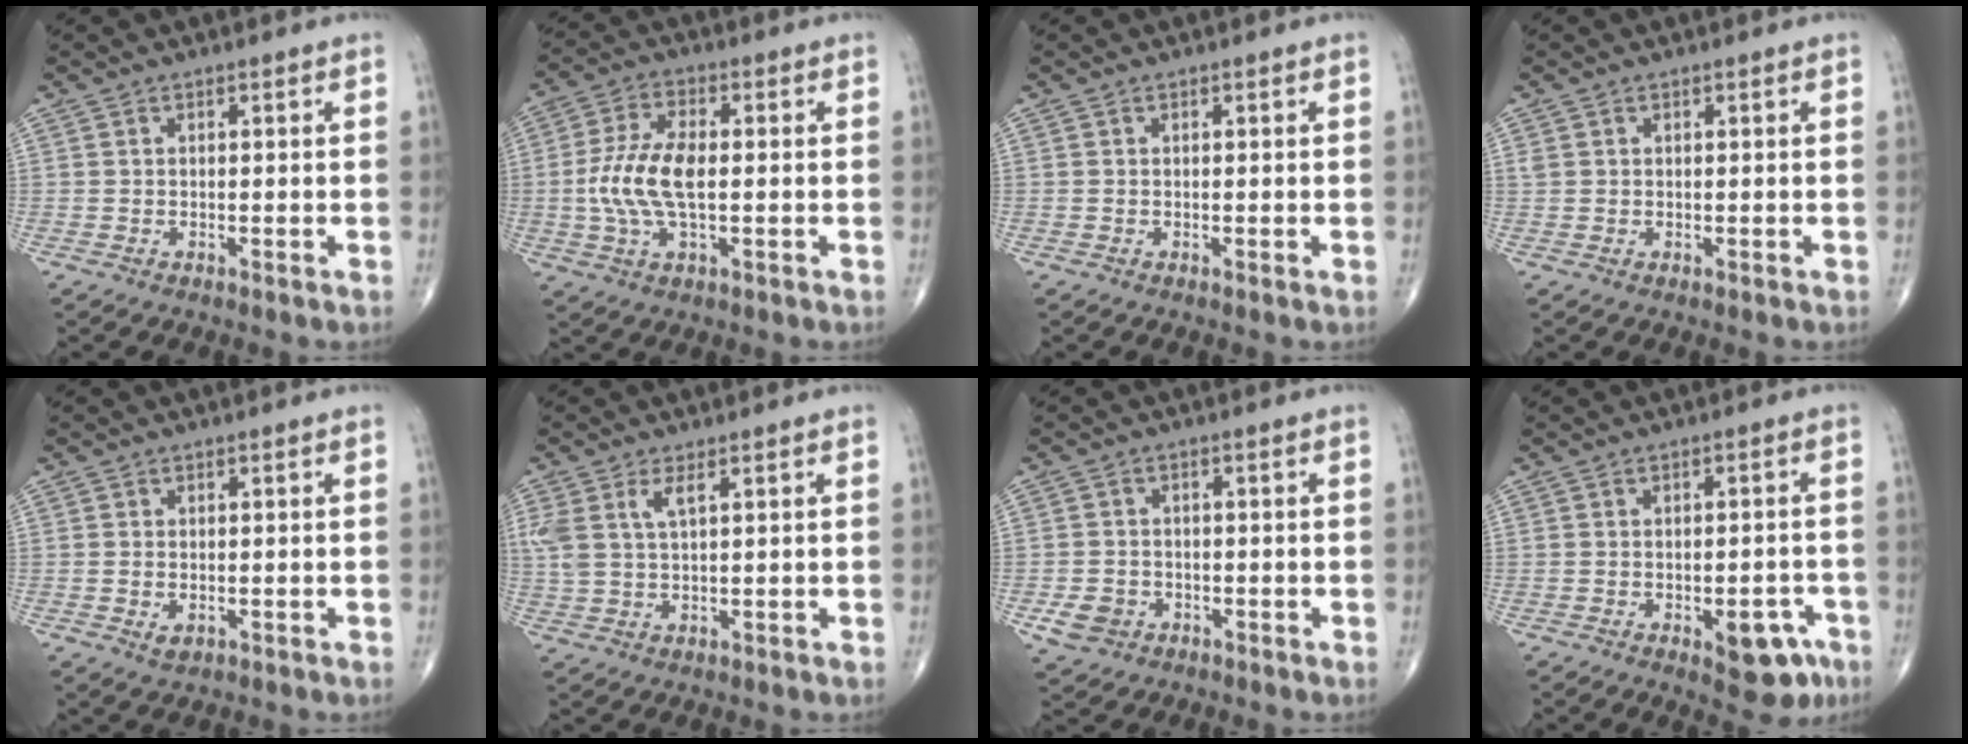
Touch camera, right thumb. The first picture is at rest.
{"total": 9.1, "force": [-0.7, 3.7, 8.3], "torque": [-0.185, 0.007, -0.014]}
{"total": 0.0}
{"total": 0.7, "force": [0.3, 0.6, 0.3], "torque": [-0.004, 0.005, 0.008]}
{"total": 1.9, "force": [-0.4, 1.3, 1.3], "torque": [-0.020, -0.002, -0.004]}
{"total": 5.2, "force": [2.1, 2.1, 4.3], "torque": [-0.111, 0.003, 0.050]}
{"total": 4.4, "force": [-1.8, 3.6, 1.7], "torque": [-0.025, 0.007, -0.026]}
{"total": 7.8, "force": [-3.7, 3.6, 5.9], "torque": [-0.047, 0.022, -0.038]}